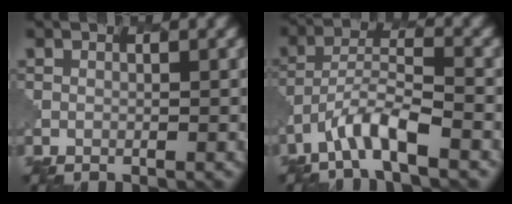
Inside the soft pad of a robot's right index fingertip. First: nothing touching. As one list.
[{"total": 4.5, "force": [-2.9, 1.1, 3.2], "torque": [-0.060, 0.007, -0.056]}]